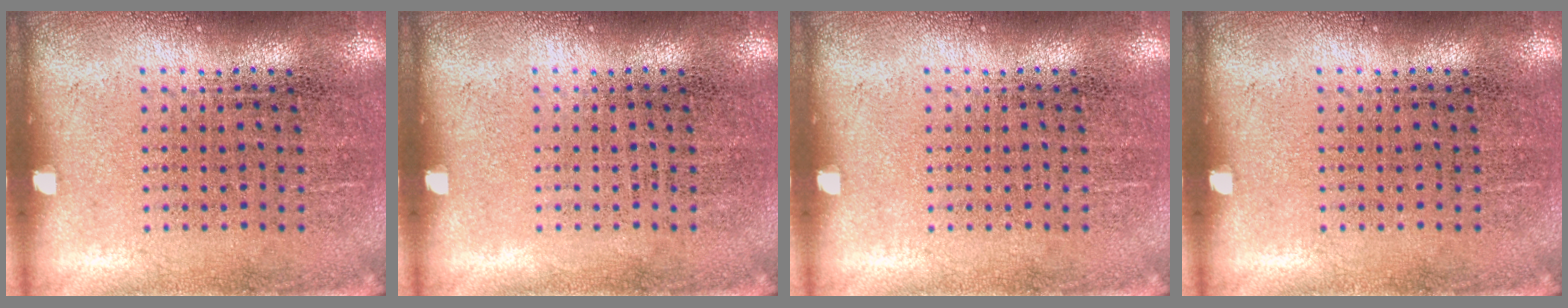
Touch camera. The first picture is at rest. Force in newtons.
{"total": 0.0}
{"total": 0.0}
{"total": 0.0}